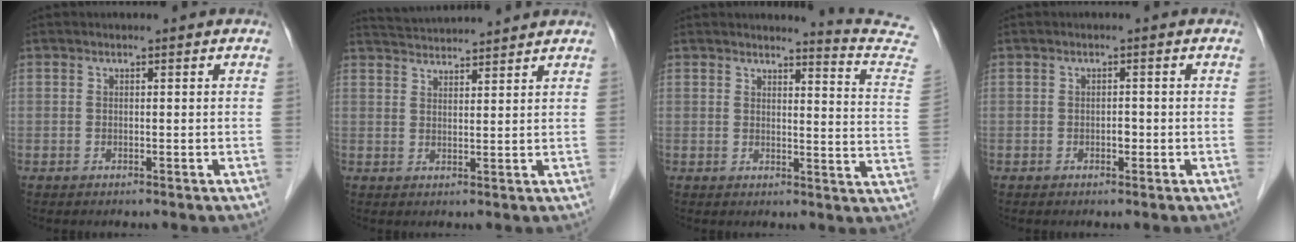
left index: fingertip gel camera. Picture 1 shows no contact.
{"total": 7.6, "force": [7.4, -0.4, 1.6], "torque": [-0.037, 0.029, 0.115]}
{"total": 9.4, "force": [9.1, -1.8, 1.0], "torque": [-0.027, -0.093, 0.086]}
{"total": 1.0, "force": [-0.3, 0.6, 0.7], "torque": [-0.012, 0.002, -0.006]}